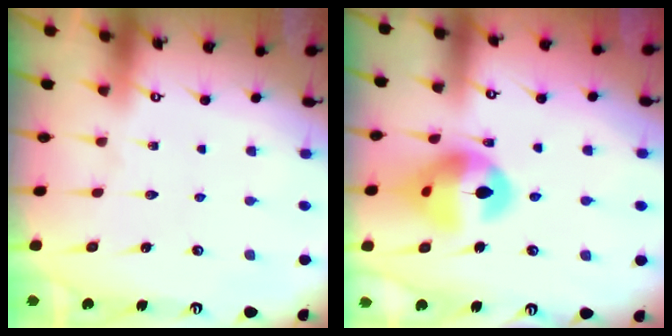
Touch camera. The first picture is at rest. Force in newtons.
{"total": 14.8, "press": 14.7, "slide": 1.6}